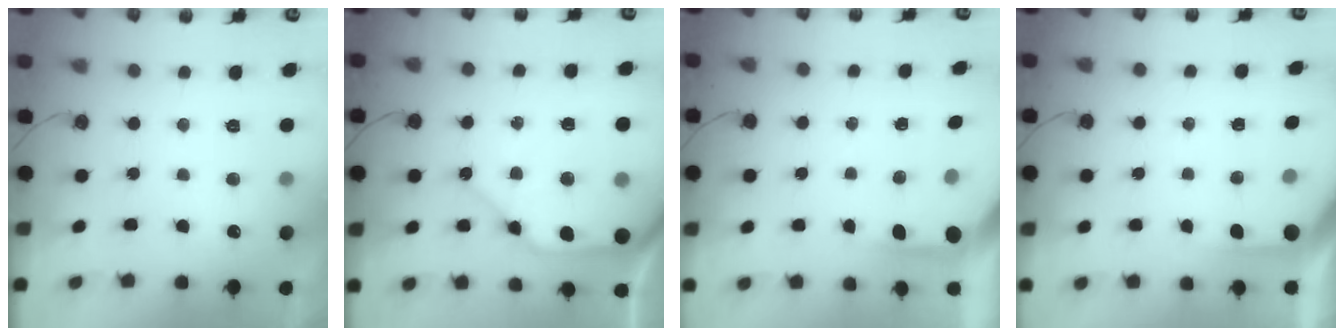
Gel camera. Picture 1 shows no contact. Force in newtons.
{"total": 16.8, "press": 16.7, "slide": 2.3}
{"total": 3.8, "press": 3.8, "slide": 0.4}
{"total": 2.5, "press": 2.5, "slide": 0.3}